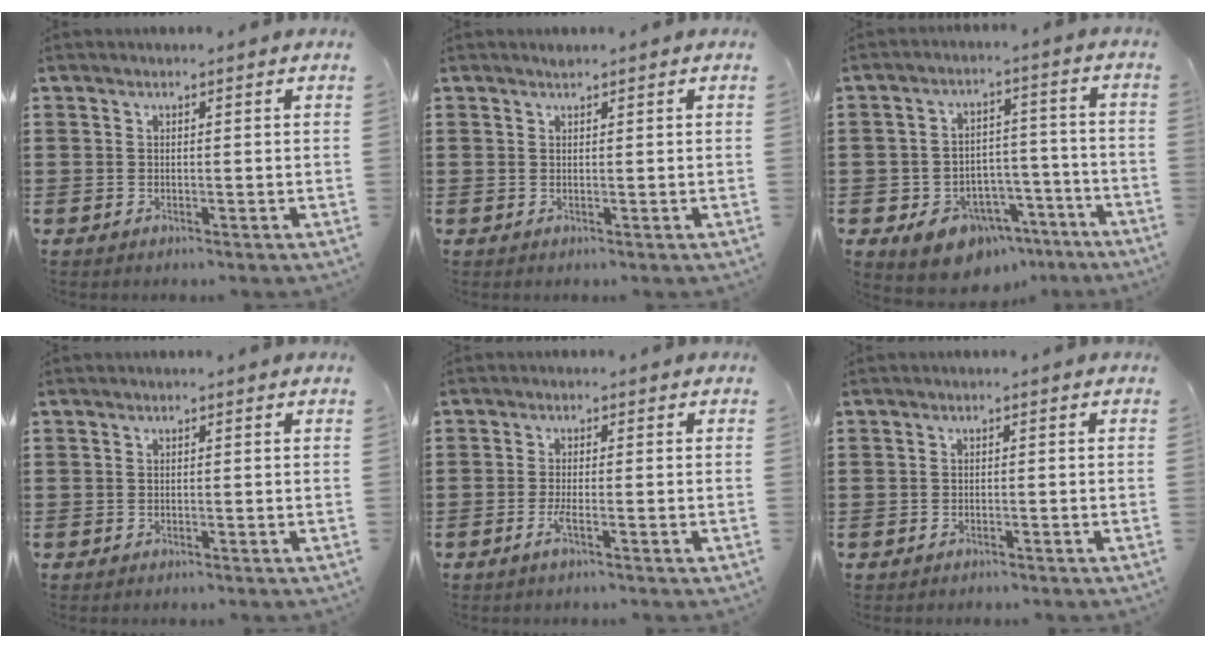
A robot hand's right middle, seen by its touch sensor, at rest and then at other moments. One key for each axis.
{"total": 0.6, "fx": 0.6, "fy": 0.1, "fz": 0.1, "tx": -0.003, "ty": -0.003, "tz": 0.011}
{"total": 8.0, "fx": -5.8, "fy": 4.8, "fz": 2.9, "tx": -0.057, "ty": 0.036, "tz": -0.105}
{"total": 0.0}
{"total": 2.0, "fx": -0.9, "fy": 0.2, "fz": 1.8, "tx": -0.042, "ty": -0.004, "tz": -0.019}
{"total": 0.6, "fx": -0.6, "fy": 0.3, "fz": 0.0, "tx": -0.001, "ty": 0.001, "tz": -0.013}